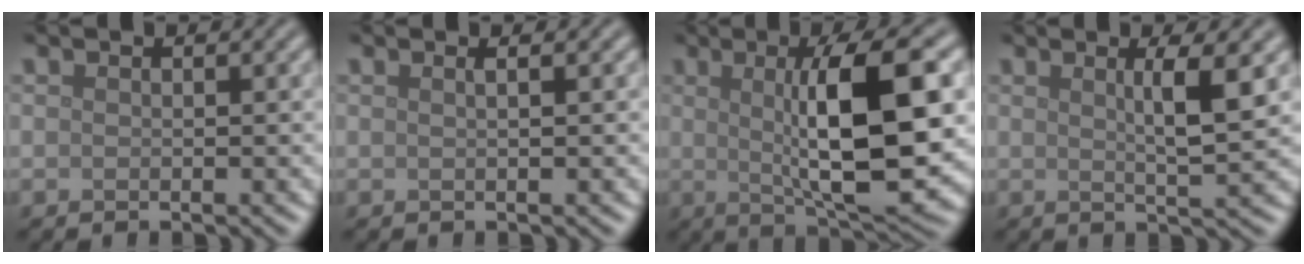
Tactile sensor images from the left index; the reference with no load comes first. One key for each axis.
{"total": 1.2, "fx": 0.5, "fy": 0.5, "fz": 1.0, "tx": -0.005, "ty": -0.001, "tz": -0.003}
{"total": 10.8, "fx": 1.0, "fy": 2.7, "fz": 10.5, "tx": -0.147, "ty": 0.001, "tz": 0.021}
{"total": 3.6, "fx": 1.1, "fy": 0.5, "fz": 3.4, "tx": -0.051, "ty": 0.000, "tz": 0.016}